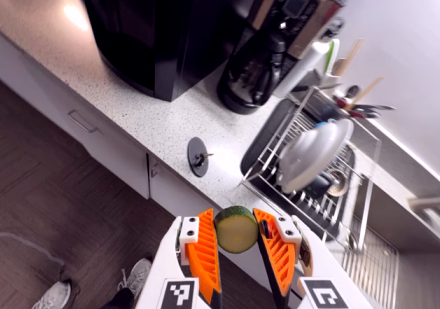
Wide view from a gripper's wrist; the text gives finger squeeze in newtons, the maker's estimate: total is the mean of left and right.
{"total": 9.6, "left": 9.7, "right": 9.5}